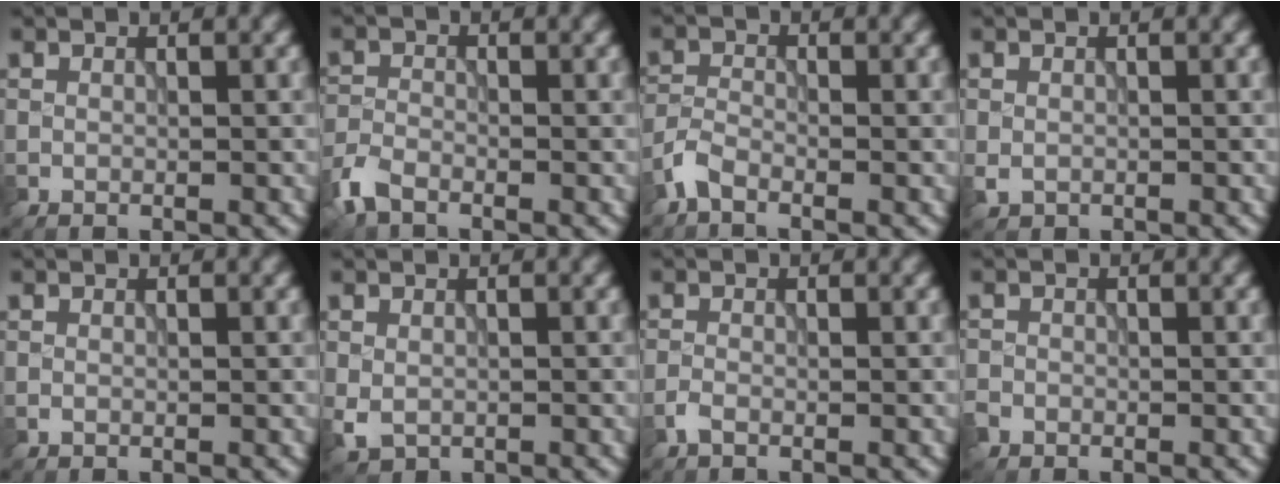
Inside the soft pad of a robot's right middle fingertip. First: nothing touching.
{"total": 2.9, "force": [-2.1, 1.3, 1.4], "torque": [-0.034, -0.006, -0.057]}
{"total": 2.0, "force": [-1.5, 0.7, 1.1], "torque": [-0.025, 0.002, -0.041]}
{"total": 1.1, "force": [-0.3, 0.9, 0.5], "torque": [-0.012, -0.006, -0.006]}
{"total": 0.0}
{"total": 1.8, "force": [-0.5, 1.4, 1.1], "torque": [-0.025, -0.008, -0.007]}
{"total": 0.9, "force": [-0.7, 0.3, 0.6], "torque": [-0.014, 0.001, -0.018]}
{"total": 1.5, "force": [-1.0, 1.0, 0.3], "torque": [-0.003, -0.003, -0.025]}